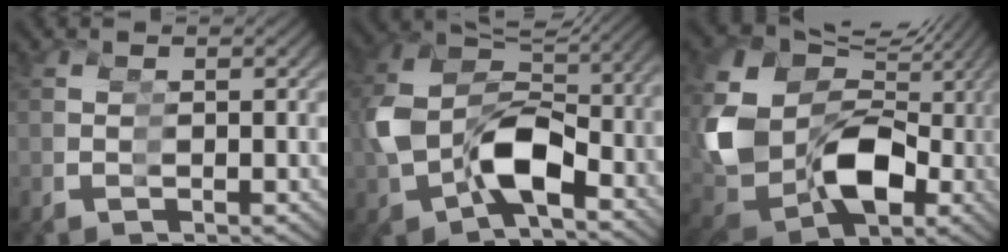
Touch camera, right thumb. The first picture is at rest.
{"total": 13.4, "force": [-2.4, 9.6, 9.0], "torque": [-0.242, -0.034, -0.013]}
{"total": 16.7, "force": [1.5, 11.7, 11.8], "torque": [-0.250, -0.022, 0.041]}